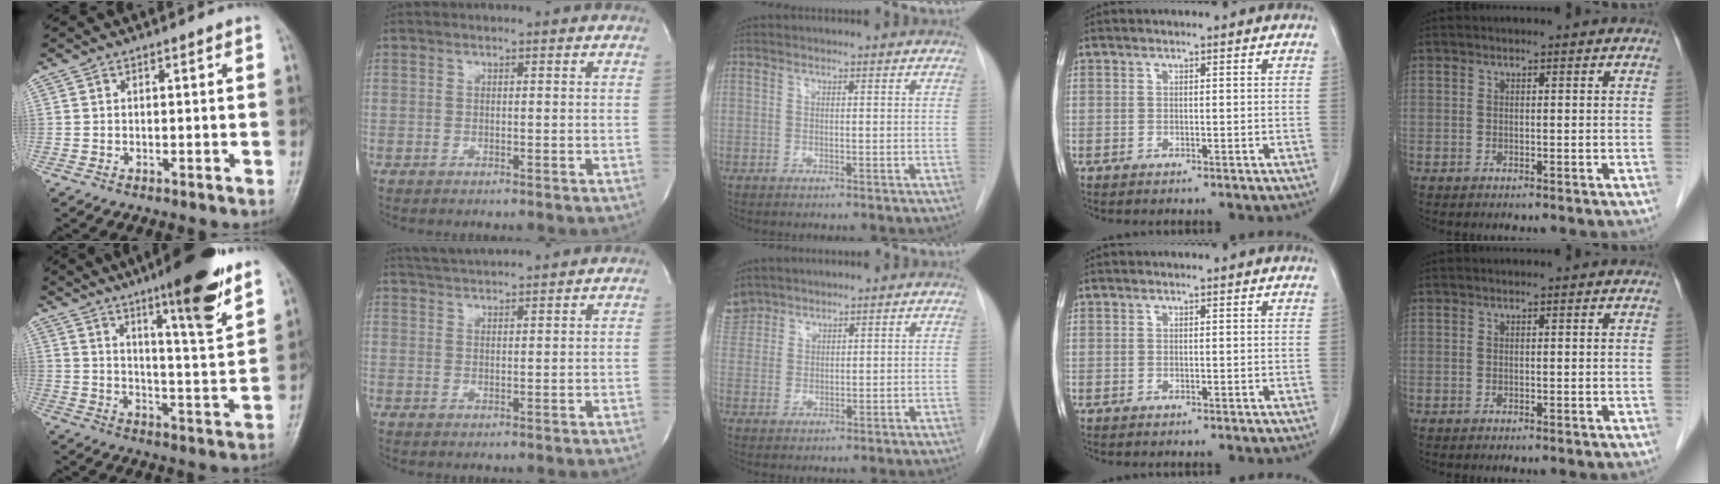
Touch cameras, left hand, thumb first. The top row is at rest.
{"thumb": {"total": 16.4, "force": [10.6, 2.2, 12.2], "torque": [-0.165, -0.063, 0.163]}, "index": {"total": 5.5, "force": [5.2, -0.5, 1.5], "torque": [-0.035, 0.021, 0.090]}, "middle": {"total": 5.5, "force": [4.6, 3.0, 0.3], "torque": [-0.005, 0.011, 0.097]}}